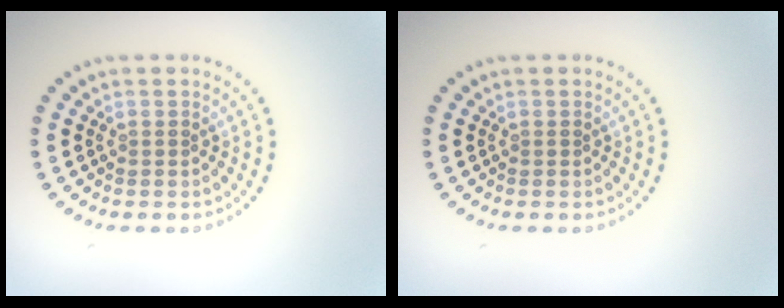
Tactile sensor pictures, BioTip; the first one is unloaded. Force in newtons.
{"total": 0.0}